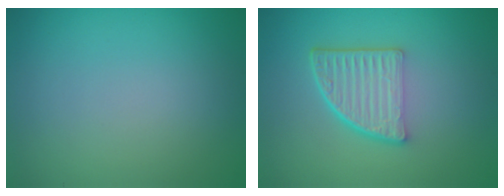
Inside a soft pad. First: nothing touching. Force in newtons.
{"total": 5.2, "press": 3.6, "slide": 3.7}